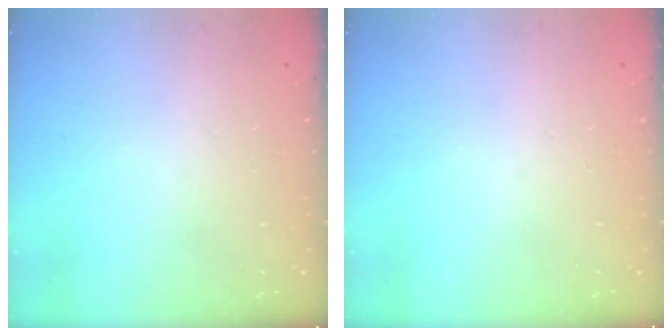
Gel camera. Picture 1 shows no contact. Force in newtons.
{"total": 0.0}